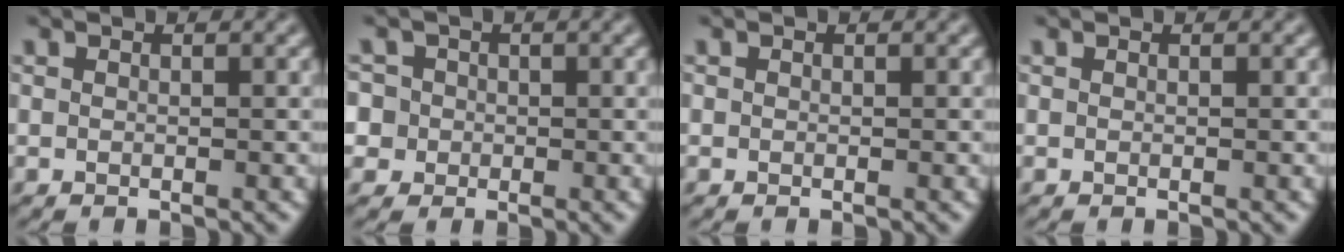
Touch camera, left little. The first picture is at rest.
{"total": 5.0, "force": [0.7, 4.7, 1.7], "torque": [-0.037, 0.036, -0.012]}
{"total": 0.0}
{"total": 0.0}